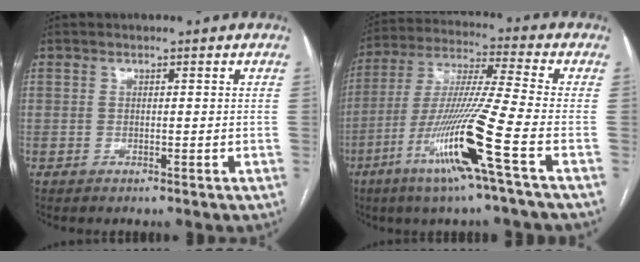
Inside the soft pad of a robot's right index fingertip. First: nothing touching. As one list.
[{"total": 15.9, "force": [-6.6, -1.7, 14.4], "torque": [-0.291, -0.022, -0.127]}]